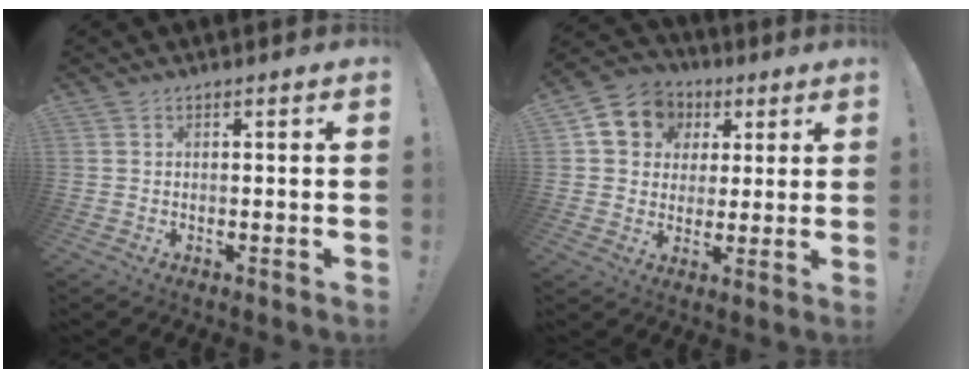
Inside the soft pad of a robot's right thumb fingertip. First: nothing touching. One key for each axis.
{"total": 11.2, "fx": 3.8, "fy": 9.6, "fz": 4.2, "tx": -0.054, "ty": -0.014, "tz": 0.078}